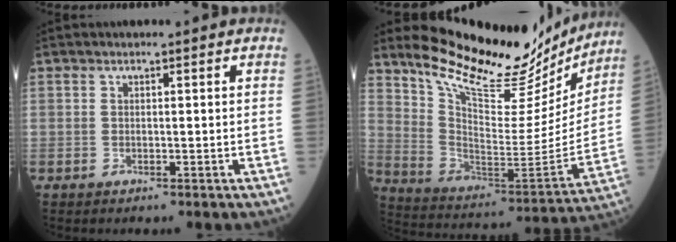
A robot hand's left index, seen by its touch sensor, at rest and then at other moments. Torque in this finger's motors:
{"motor_torque": [0.97, -1.16, 0.42, 0.07]}